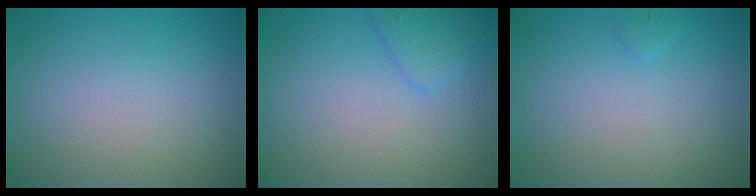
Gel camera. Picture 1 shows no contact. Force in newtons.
{"total": 1.9, "press": 1.9, "slide": 0.1}
{"total": 0.5, "press": 0.5, "slide": 0.1}